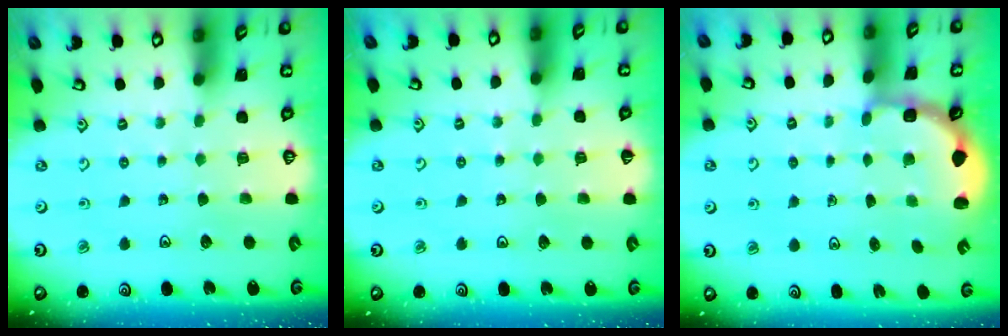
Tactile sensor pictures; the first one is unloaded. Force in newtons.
{"total": 2.1, "press": 2.1, "slide": 0.2}
{"total": 2.7, "press": 2.4, "slide": 1.4}